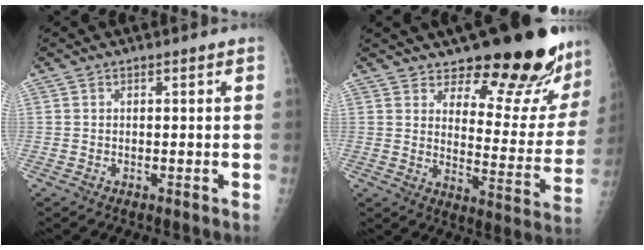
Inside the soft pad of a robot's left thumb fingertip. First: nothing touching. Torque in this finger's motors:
{"motor_torque": [0.65, 0.58, 0.31, -0.28, 0.16]}